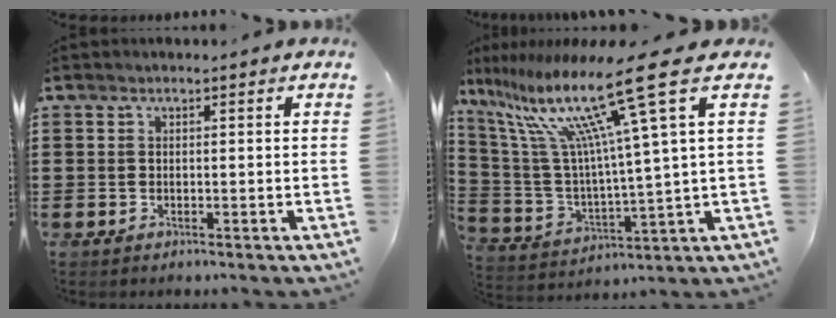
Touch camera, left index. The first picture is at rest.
{"total": 17.9, "force": [10.0, 1.2, 14.8], "torque": [-0.305, -0.058, 0.145]}